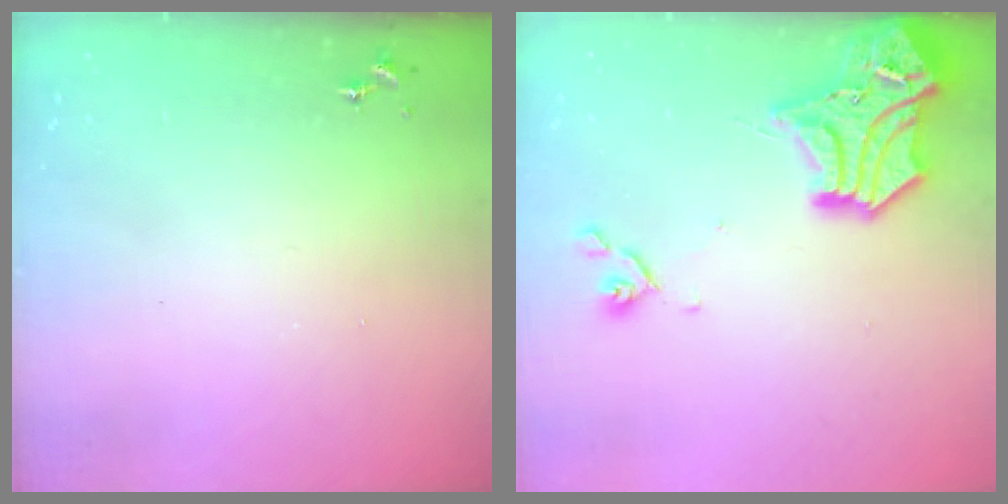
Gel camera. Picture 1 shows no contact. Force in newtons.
{"total": 17.6, "press": 17.4, "slide": 2.2}